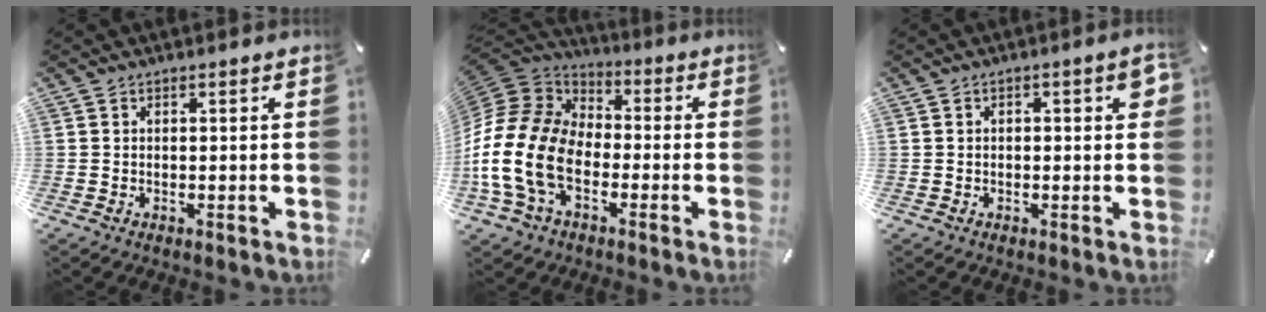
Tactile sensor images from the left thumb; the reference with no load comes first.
{"total": 19.0, "force": [-7.1, 13.0, 11.9], "torque": [-0.261, 0.024, -0.129]}
{"total": 3.7, "force": [0.0, 1.5, 3.4], "torque": [-0.050, 0.008, -0.002]}